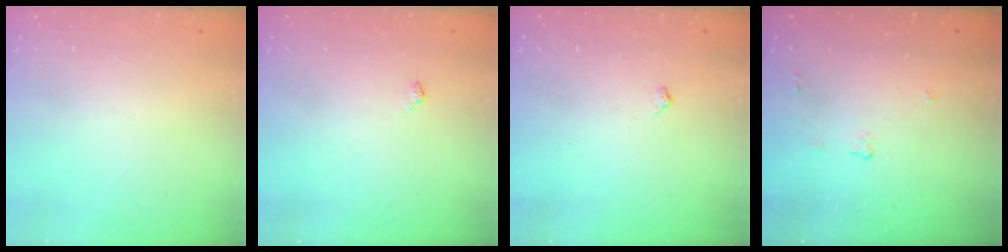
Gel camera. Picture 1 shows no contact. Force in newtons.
{"total": 4.0, "press": 3.9, "slide": 0.5}
{"total": 3.7, "press": 3.7, "slide": 0.6}
{"total": 3.6, "press": 3.6, "slide": 0.1}